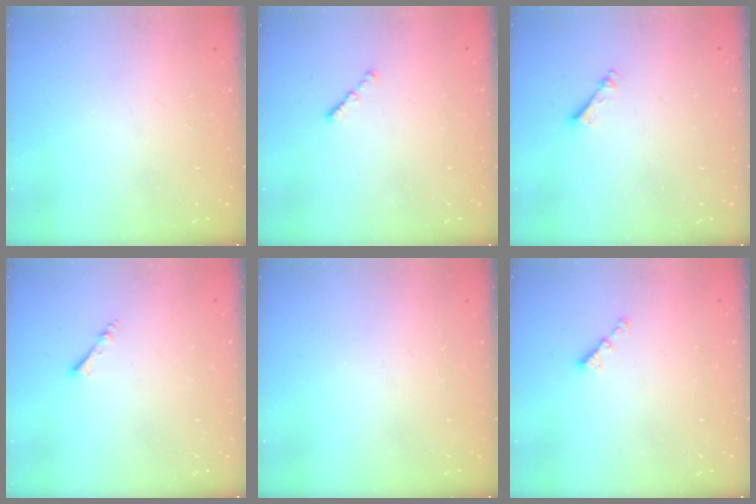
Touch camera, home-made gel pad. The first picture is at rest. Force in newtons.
{"total": 1.0, "press": 0.9, "slide": 0.5}
{"total": 2.5, "press": 2.5, "slide": 0.4}
{"total": 2.2, "press": 2.1, "slide": 0.4}
{"total": 0.0}
{"total": 2.1, "press": 2.1, "slide": 0.4}